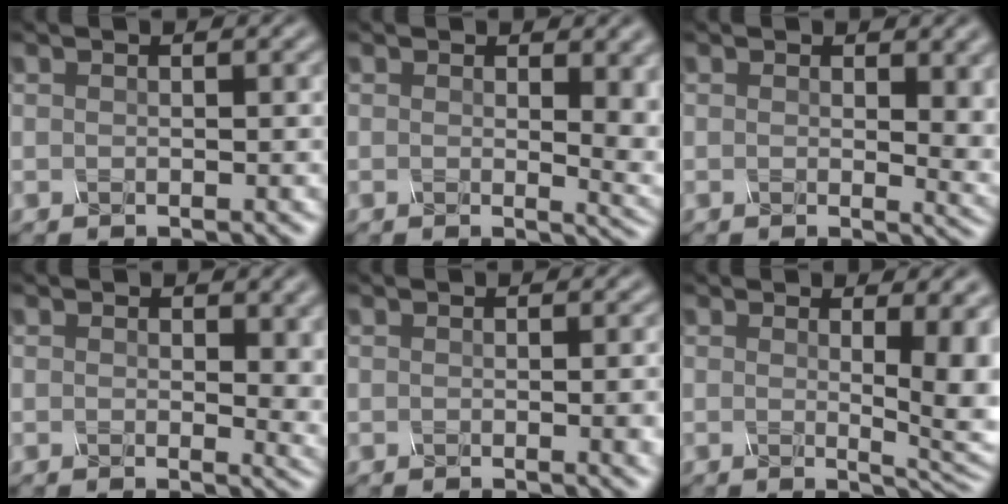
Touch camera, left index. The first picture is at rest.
{"total": 4.9, "force": [0.9, 2.0, 4.3], "torque": [-0.040, -0.007, 0.016]}
{"total": 3.8, "force": [0.9, 1.6, 3.3], "torque": [-0.035, -0.007, 0.013]}
{"total": 3.6, "force": [0.8, 1.9, 3.0], "torque": [-0.029, -0.005, 0.010]}
{"total": 2.9, "force": [-0.2, 1.0, 2.7], "torque": [-0.023, 0.002, -0.004]}
{"total": 6.7, "force": [0.9, 2.1, 6.3], "torque": [-0.053, -0.006, 0.013]}